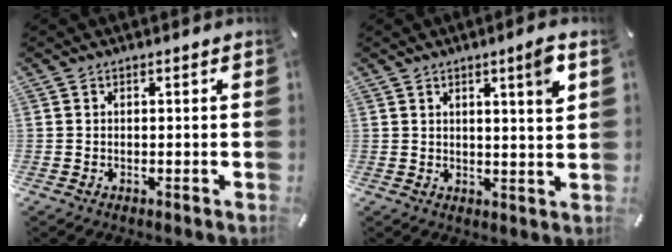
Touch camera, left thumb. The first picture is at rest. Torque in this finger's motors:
{"motor_torque": [0.22, -0.41, 0.23, 0.12, 0.10]}